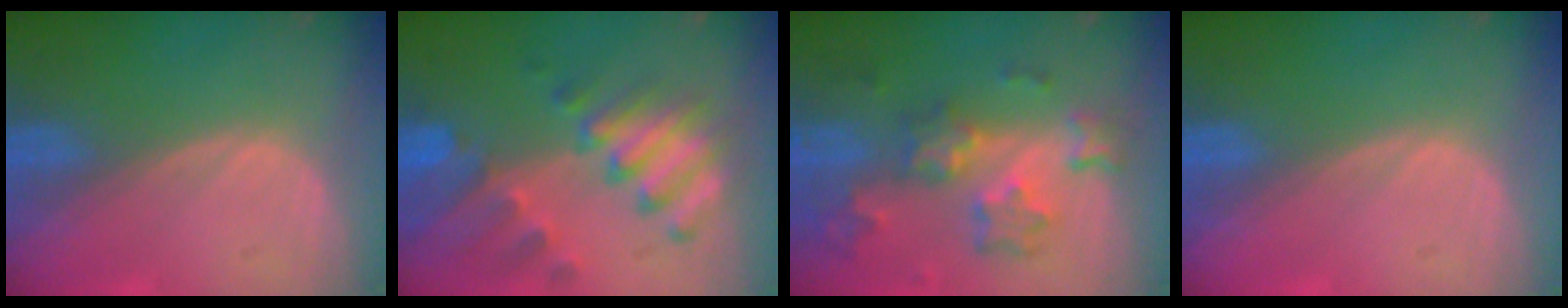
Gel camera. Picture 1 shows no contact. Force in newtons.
{"total": 10.3, "press": 9.0, "slide": 5.2}
{"total": 8.8, "press": 7.8, "slide": 4.1}
{"total": 0.0}